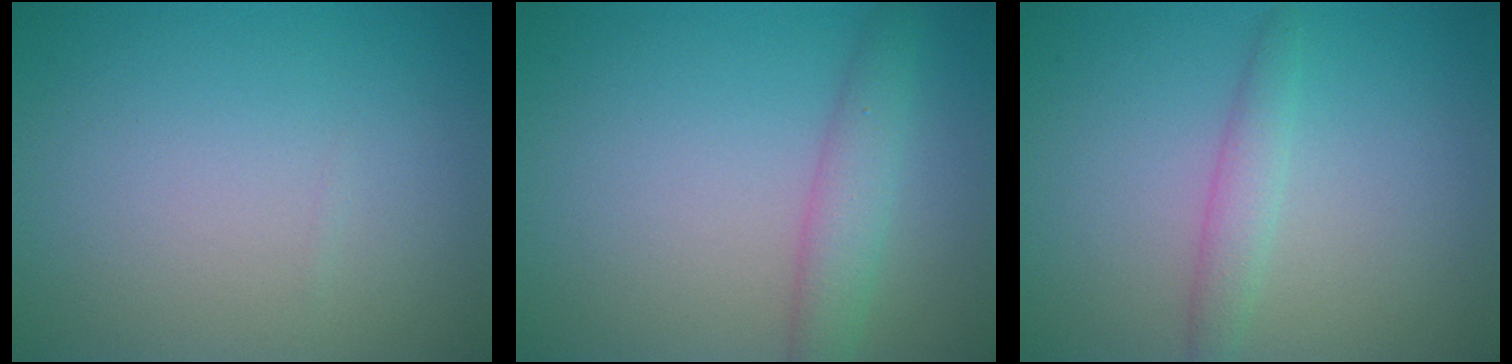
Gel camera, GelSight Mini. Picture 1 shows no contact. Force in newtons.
{"total": 2.7, "press": 2.7, "slide": 0.1}
{"total": 1.8, "press": 1.8, "slide": 0.1}